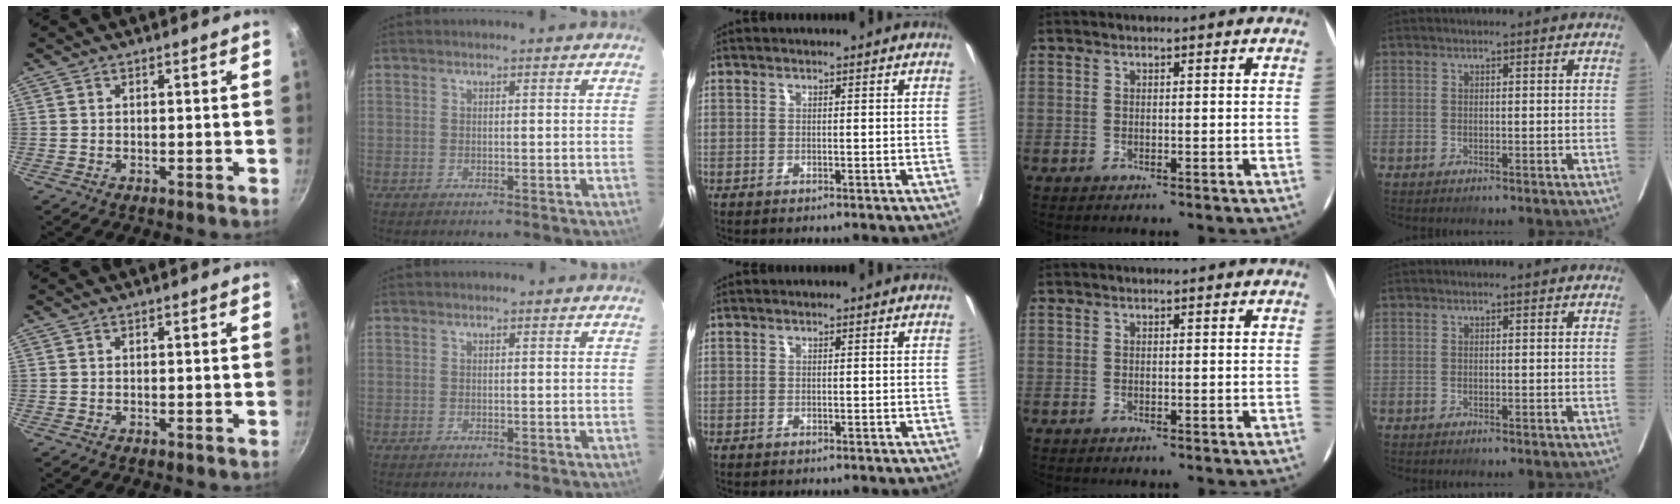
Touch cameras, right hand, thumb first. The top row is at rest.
{}